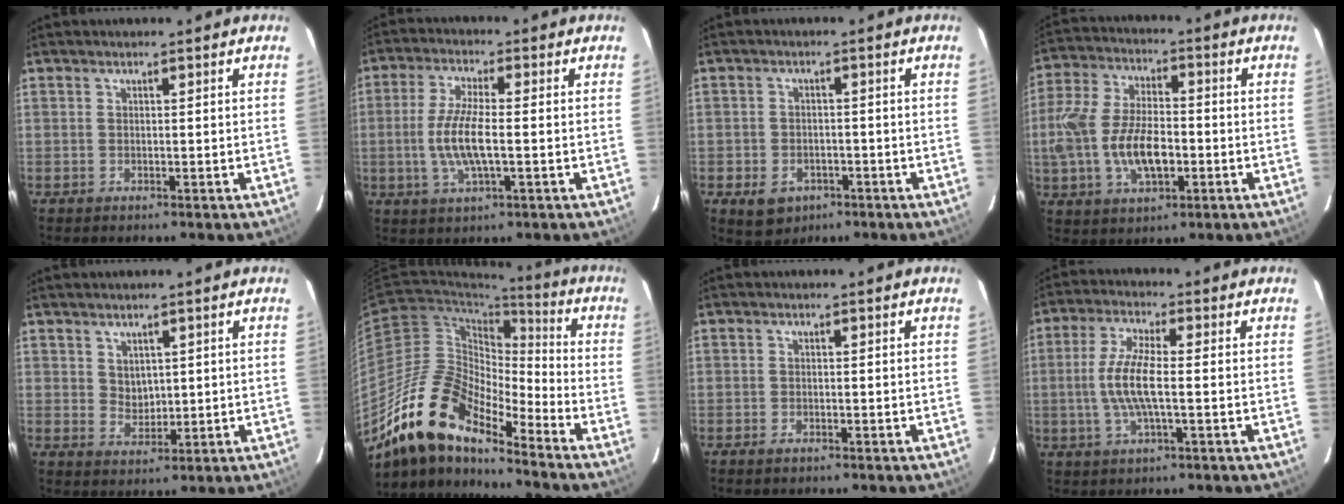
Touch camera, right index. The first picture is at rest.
{"total": 8.8, "force": [-1.2, 2.1, 8.4], "torque": [-0.171, -0.004, -0.025]}
{"total": 6.3, "force": [-3.1, 4.8, 2.7], "torque": [-0.065, 0.003, -0.037]}
{"total": 14.4, "force": [-3.0, 7.4, 12.0], "torque": [-0.253, 0.002, -0.052]}
{"total": 3.2, "force": [1.6, 2.4, 1.3], "torque": [-0.018, -0.001, 0.036]}
{"total": 17.7, "force": [-14.0, 5.3, 9.5], "torque": [-0.166, -0.013, -0.273]}
{"total": 1.3, "force": [-1.0, 0.5, 0.7], "torque": [-0.015, -0.002, -0.020]}
{"total": 8.5, "force": [-0.8, 1.8, 8.3], "torque": [-0.168, 0.000, -0.019]}